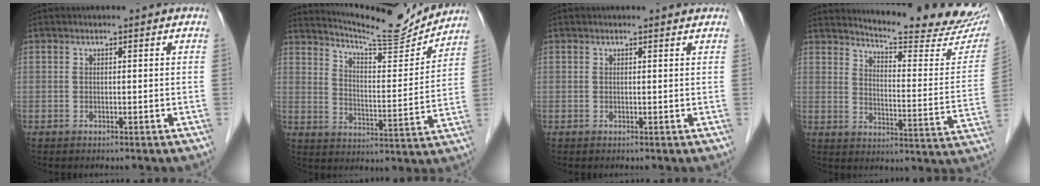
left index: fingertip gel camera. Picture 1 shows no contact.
{"total": 14.0, "force": [13.7, 0.0, 2.9], "torque": [-0.058, -0.028, 0.202]}
{"total": 1.4, "force": [1.4, 0.1, 0.0], "torque": [-0.011, -0.001, 0.013]}
{"total": 21.5, "force": [19.9, 1.7, 7.8], "torque": [-0.106, -0.094, 0.241]}